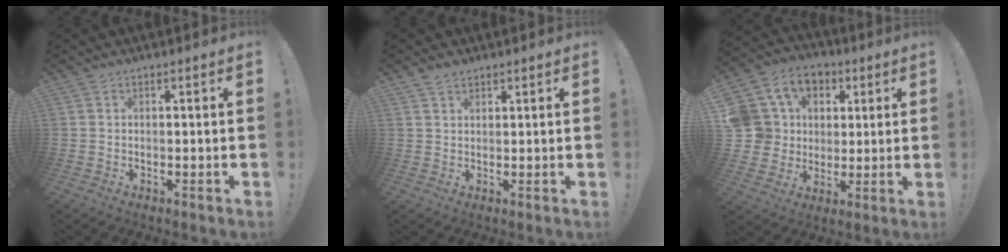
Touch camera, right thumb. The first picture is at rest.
{"total": 2.2, "force": [1.7, 1.1, 0.8], "torque": [-0.015, -0.006, 0.033]}
{"total": 14.0, "force": [3.6, 12.8, 4.4], "torque": [-0.072, -0.011, 0.089]}